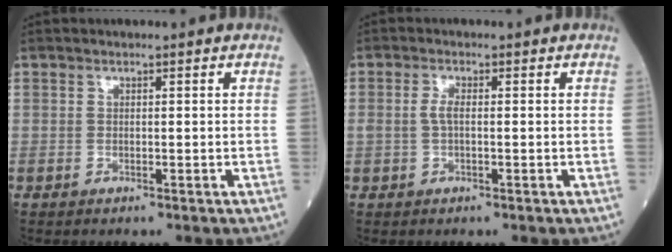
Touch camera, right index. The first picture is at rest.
{"total": 1.8, "force": [0.0, 0.6, 1.7], "torque": [-0.042, 0.002, -0.001]}